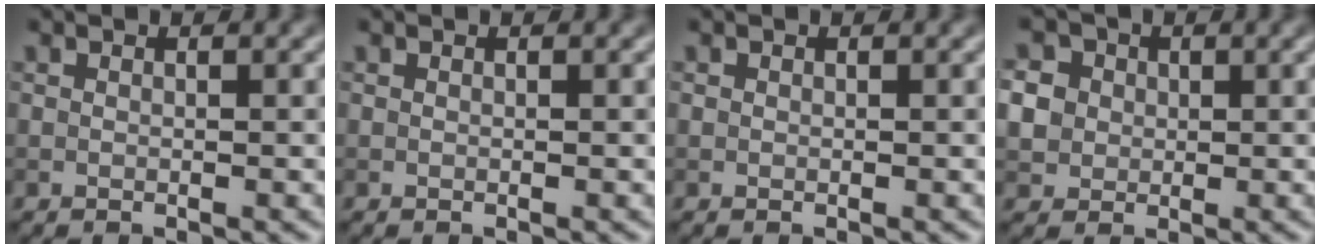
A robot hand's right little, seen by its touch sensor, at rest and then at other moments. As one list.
[{"total": 0.0}, {"total": 0.0}, {"total": 5.2, "force": [0.9, 4.7, 2.0], "torque": [-0.048, 0.026, 0.009]}]